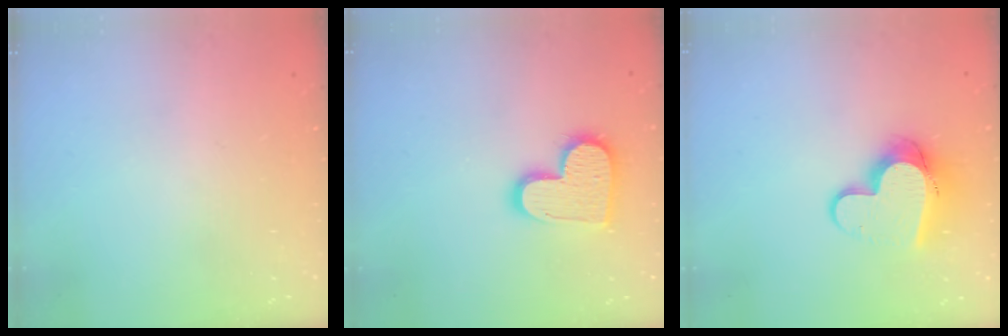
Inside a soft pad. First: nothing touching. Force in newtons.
{"total": 14.0, "press": 13.9, "slide": 0.8}
{"total": 11.5, "press": 11.4, "slide": 1.2}